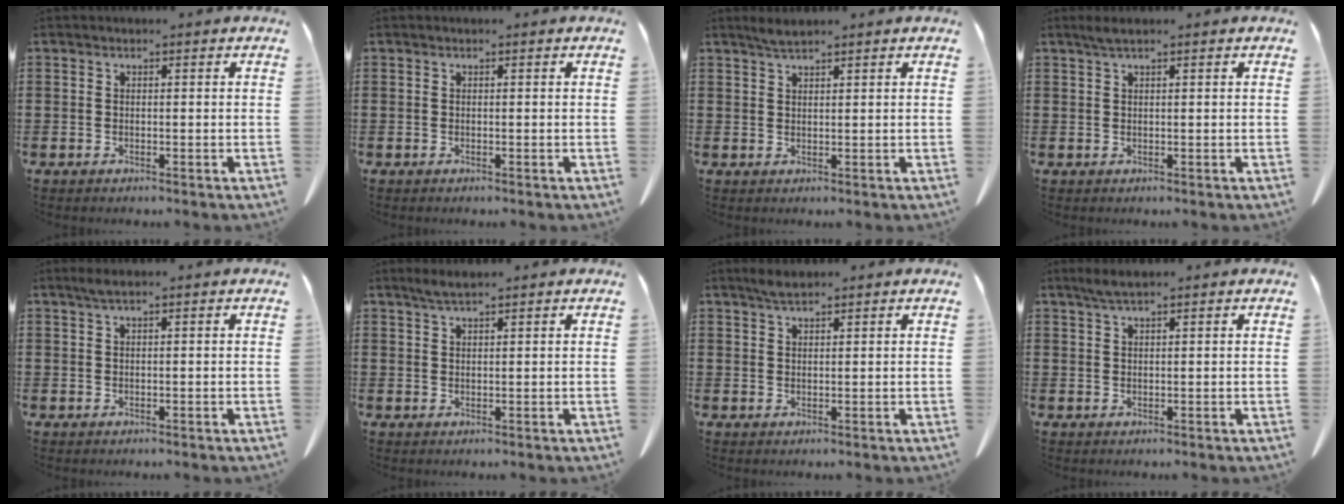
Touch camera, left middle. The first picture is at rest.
{"total": 0.0}
{"total": 1.8, "force": [1.5, 0.2, 0.9], "torque": [-0.021, 0.001, 0.027]}
{"total": 1.4, "force": [0.9, 0.1, 1.0], "torque": [-0.022, 0.001, 0.016]}
{"total": 1.2, "force": [0.6, 0.1, 1.0], "torque": [-0.021, 0.001, 0.011]}
{"total": 2.0, "force": [1.6, 0.2, 1.2], "torque": [-0.026, 0.002, 0.028]}
{"total": 2.1, "force": [1.7, 0.5, 1.1], "torque": [-0.026, 0.004, 0.030]}
{"total": 2.1, "force": [1.5, 0.2, 1.4], "torque": [-0.030, 0.002, 0.027]}